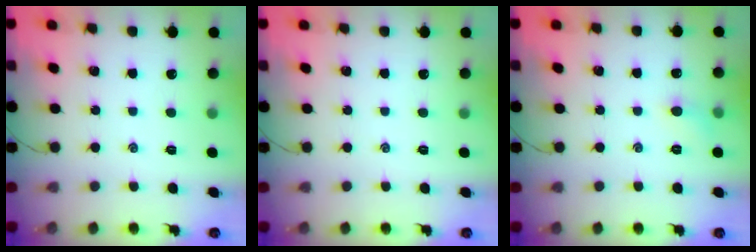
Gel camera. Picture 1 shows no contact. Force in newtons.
{"total": 0.0}
{"total": 4.5, "press": 4.2, "slide": 1.5}